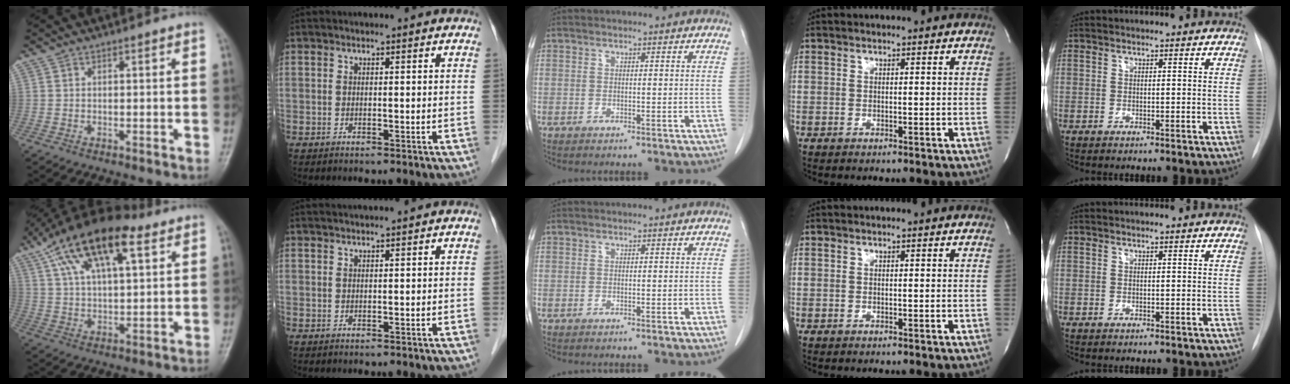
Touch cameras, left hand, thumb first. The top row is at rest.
{"thumb": {"total": 19.0, "force": [10.1, 7.8, 14.0], "torque": [-0.241, -0.004, 0.179]}, "index": {"total": 1.2, "force": [1.1, -0.2, 0.4], "torque": [-0.006, 0.018, 0.027]}}